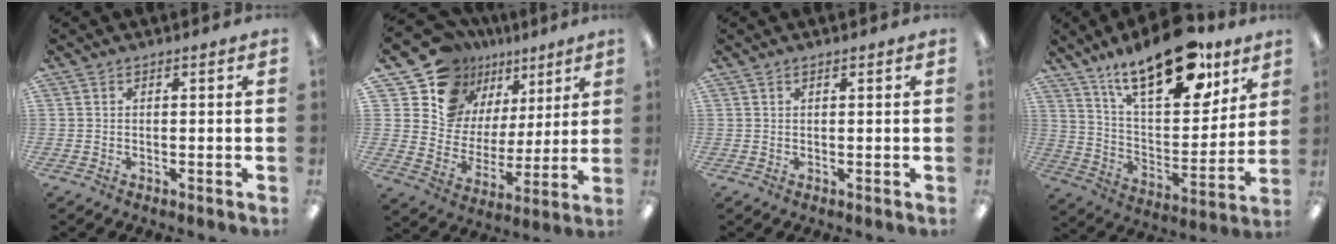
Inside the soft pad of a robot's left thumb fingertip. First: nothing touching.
{"total": 15.7, "force": [11.4, 10.2, 3.4], "torque": [-0.079, -0.091, 0.215]}
{"total": 0.7, "force": [0.5, 0.1, 0.4], "torque": [-0.009, 0.001, 0.010]}
{"total": 23.6, "force": [16.6, 9.3, 14.0], "torque": [-0.213, -0.103, 0.282]}